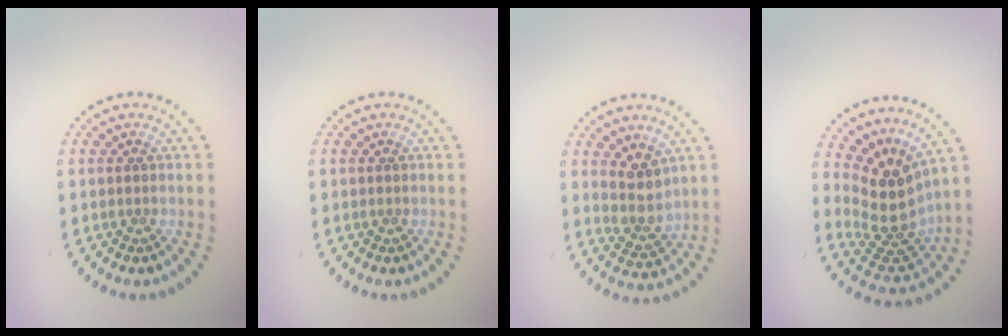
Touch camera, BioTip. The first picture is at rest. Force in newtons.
{"total": 0.0}
{"total": 3.1, "press": 2.5, "slide": 1.9}
{"total": 4.8, "press": 3.5, "slide": 3.2}